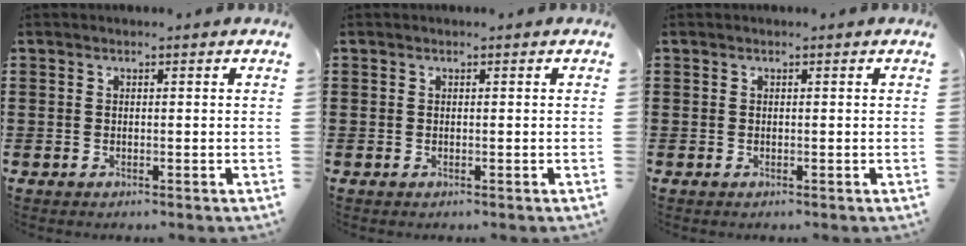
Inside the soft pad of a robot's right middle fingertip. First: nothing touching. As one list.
[{"total": 0.0}, {"total": 0.0}]